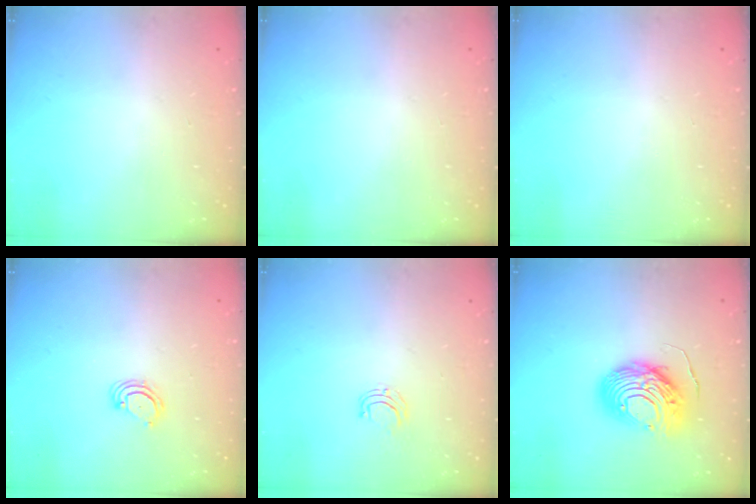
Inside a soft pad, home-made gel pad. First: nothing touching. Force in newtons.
{"total": 0.0}
{"total": 0.0}
{"total": 3.9, "press": 3.9, "slide": 0.2}
{"total": 4.1, "press": 4.1, "slide": 0.3}
{"total": 12.9, "press": 12.8, "slide": 1.3}